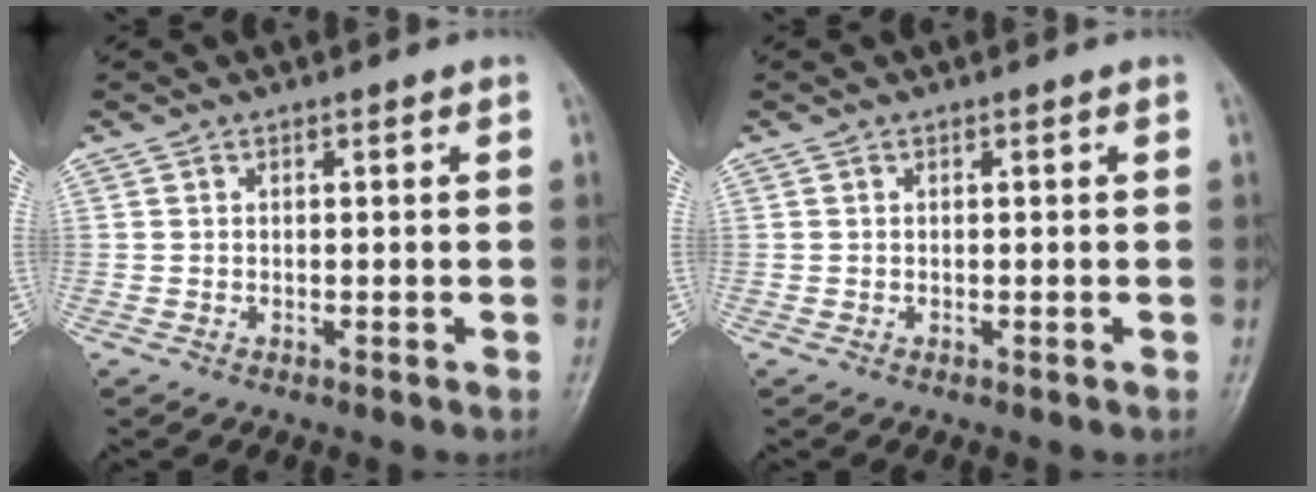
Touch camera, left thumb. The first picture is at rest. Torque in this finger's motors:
{"motor_torque": [0.00, 0.00, 0.00, 0.00, 0.00]}